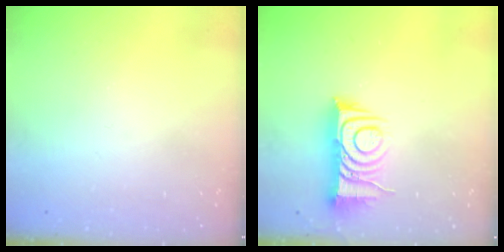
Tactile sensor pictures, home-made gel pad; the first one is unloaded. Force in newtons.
{"total": 10.6, "press": 10.6, "slide": 0.9}